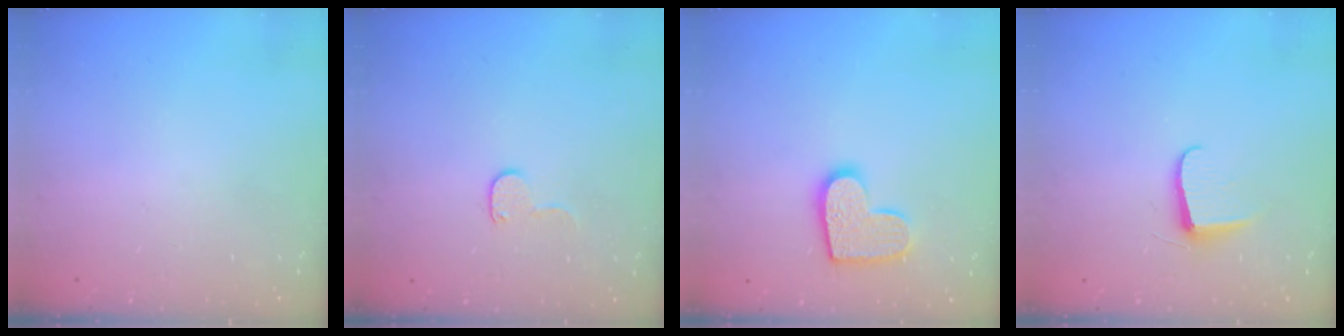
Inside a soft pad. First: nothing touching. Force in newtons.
{"total": 5.6, "press": 5.5, "slide": 0.5}
{"total": 12.1, "press": 12.0, "slide": 0.6}
{"total": 6.2, "press": 6.2, "slide": 0.7}